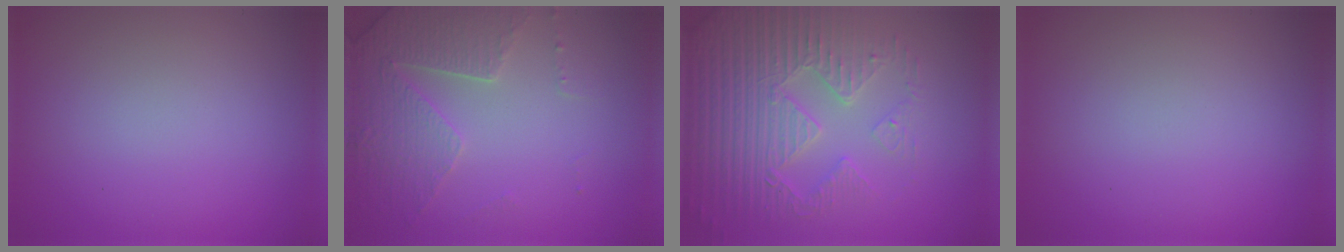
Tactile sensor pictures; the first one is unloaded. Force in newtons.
{"total": 4.7, "press": 3.4, "slide": 3.3}
{"total": 5.8, "press": 5.2, "slide": 2.6}
{"total": 0.0}